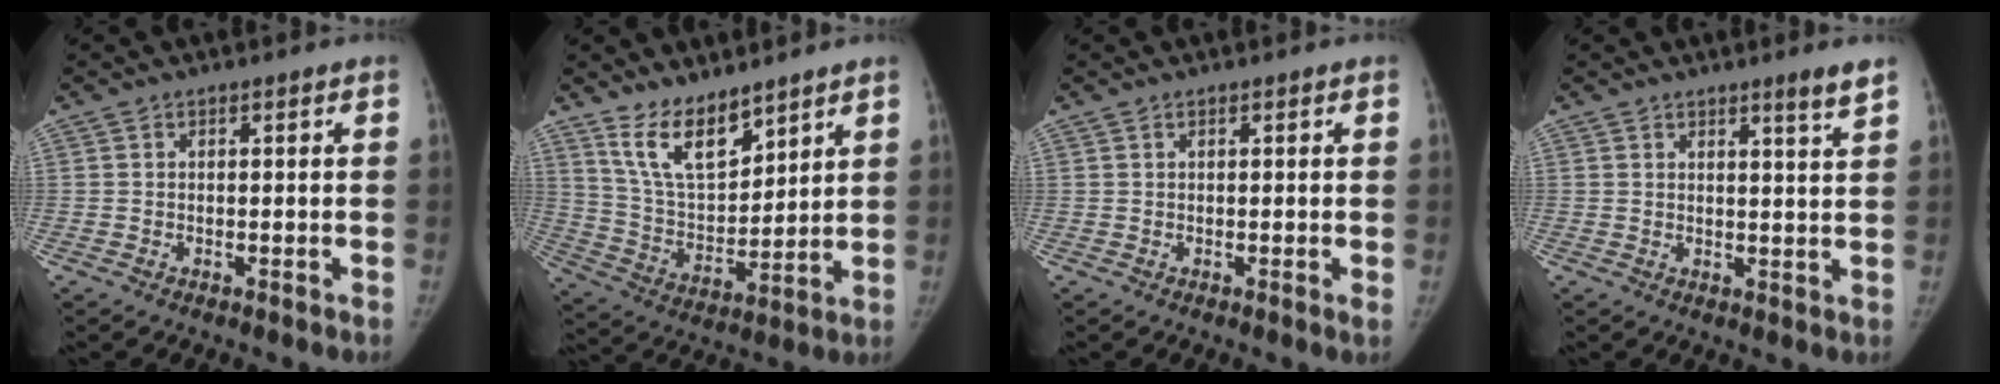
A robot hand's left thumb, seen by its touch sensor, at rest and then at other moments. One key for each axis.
{"total": 11.5, "fx": 8.6, "fy": 4.7, "fz": 6.0, "tx": -0.084, "ty": -0.064, "tz": 0.178}
{"total": 0.8, "fx": 0.3, "fy": 0.1, "fz": 0.8, "tx": -0.017, "ty": -0.002, "tz": 0.003}
{"total": 3.2, "fx": 2.5, "fy": -0.1, "fz": 2.0, "tx": -0.026, "ty": -0.026, "tz": 0.034}